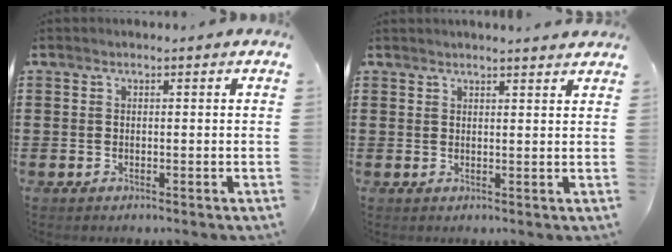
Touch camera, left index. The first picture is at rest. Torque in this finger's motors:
{"motor_torque": [0.16, -0.12, 0.28, 0.08]}